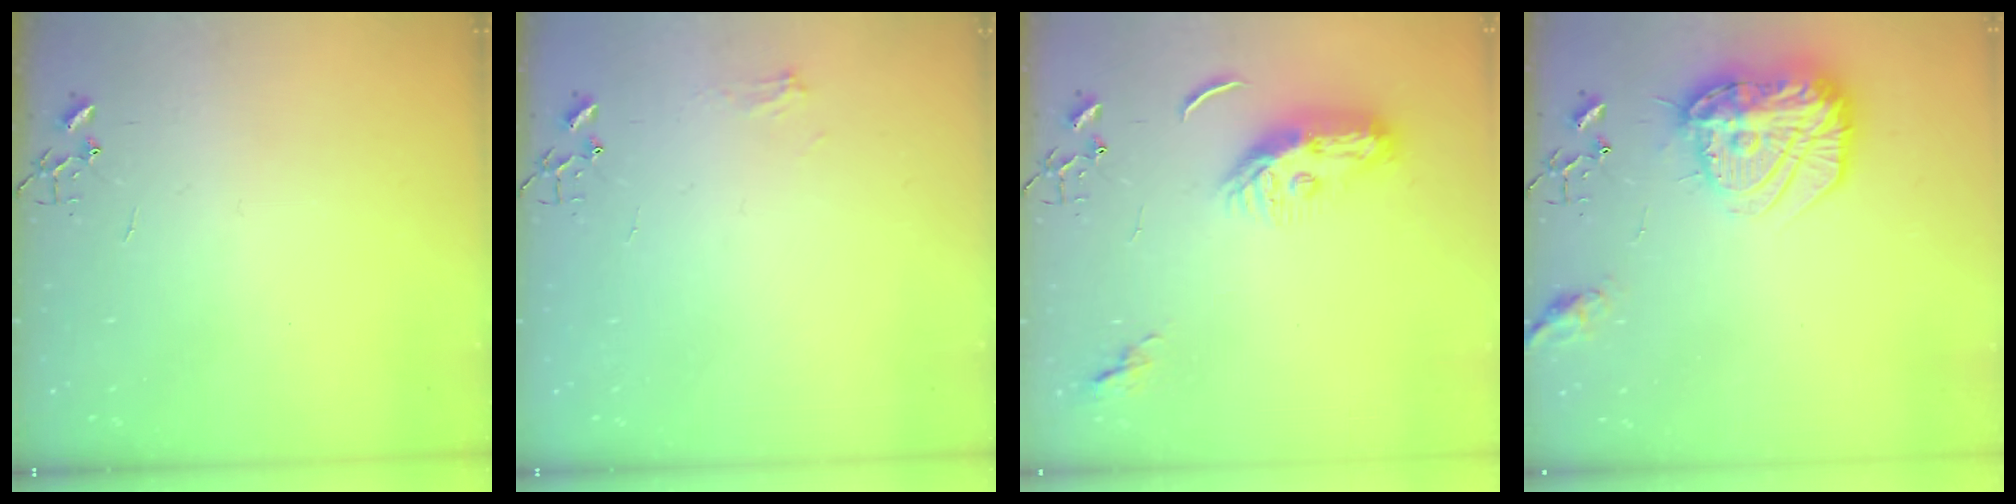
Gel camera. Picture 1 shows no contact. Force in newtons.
{"total": 5.3, "press": 5.3, "slide": 0.6}
{"total": 9.3, "press": 9.2, "slide": 1.2}
{"total": 19.3, "press": 19.2, "slide": 1.6}